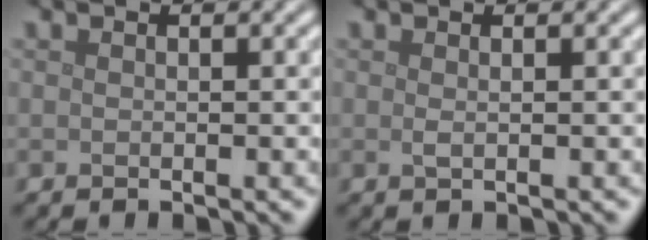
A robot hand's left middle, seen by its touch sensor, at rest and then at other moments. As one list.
[{"total": 0.6, "force": [0.2, 0.2, 0.5], "torque": [-0.011, 0.001, 0.004]}]